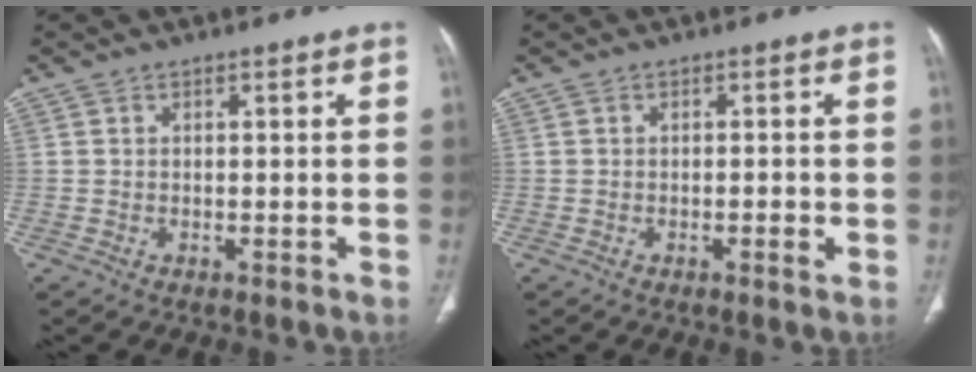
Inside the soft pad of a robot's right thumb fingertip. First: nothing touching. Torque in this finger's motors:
{"motor_torque": [-0.25, 0.36, -0.48, 0.06, -0.01]}